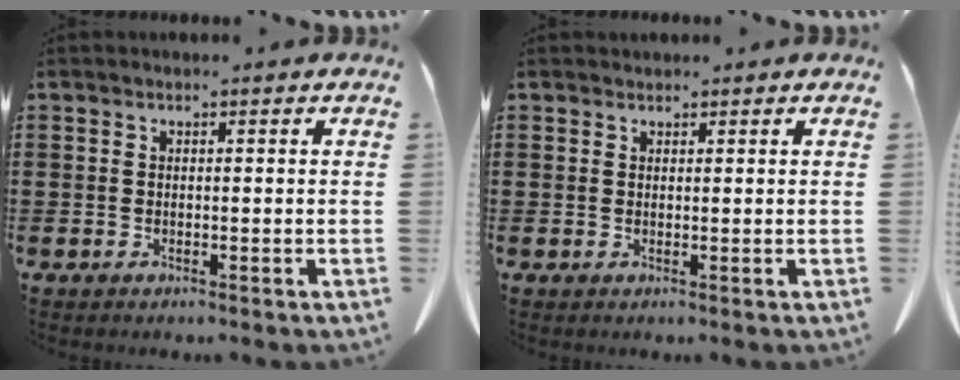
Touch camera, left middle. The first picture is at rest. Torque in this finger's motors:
{"motor_torque": [-0.99, 1.15, -0.49, -0.13]}